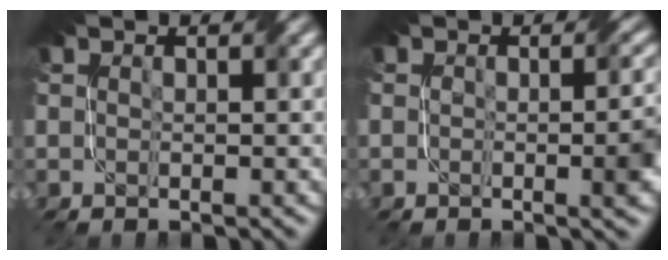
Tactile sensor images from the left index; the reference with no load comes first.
{"total": 3.4, "force": [-0.5, 1.0, 3.2], "torque": [-0.044, -0.002, -0.007]}